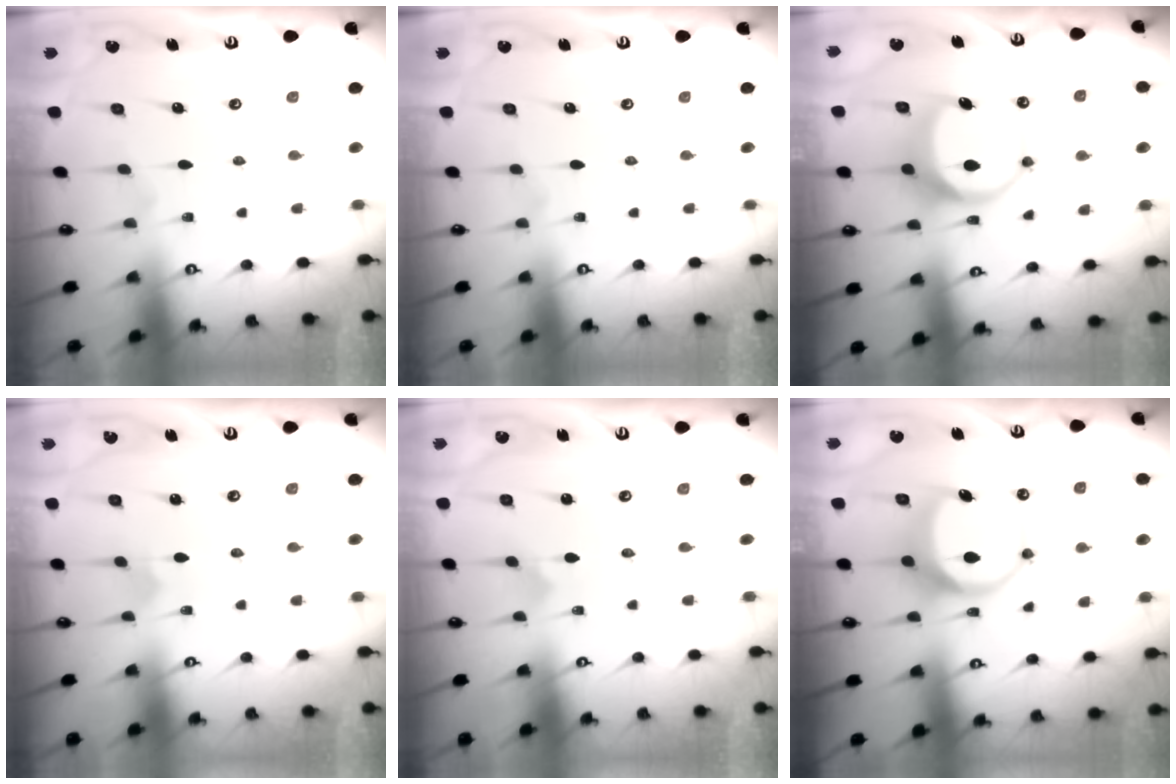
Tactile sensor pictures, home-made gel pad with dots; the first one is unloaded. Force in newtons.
{"total": 0.0}
{"total": 7.9, "press": 7.8, "slide": 1.2}
{"total": 2.7, "press": 2.7, "slide": 0.1}
{"total": 0.9, "press": 0.9, "slide": 0.1}
{"total": 7.9, "press": 7.8, "slide": 1.2}